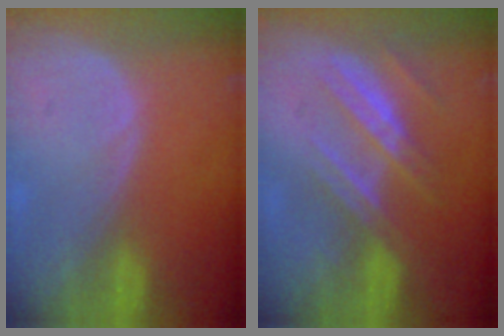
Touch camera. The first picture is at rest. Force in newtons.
{"total": 7.4, "press": 6.8, "slide": 2.8}